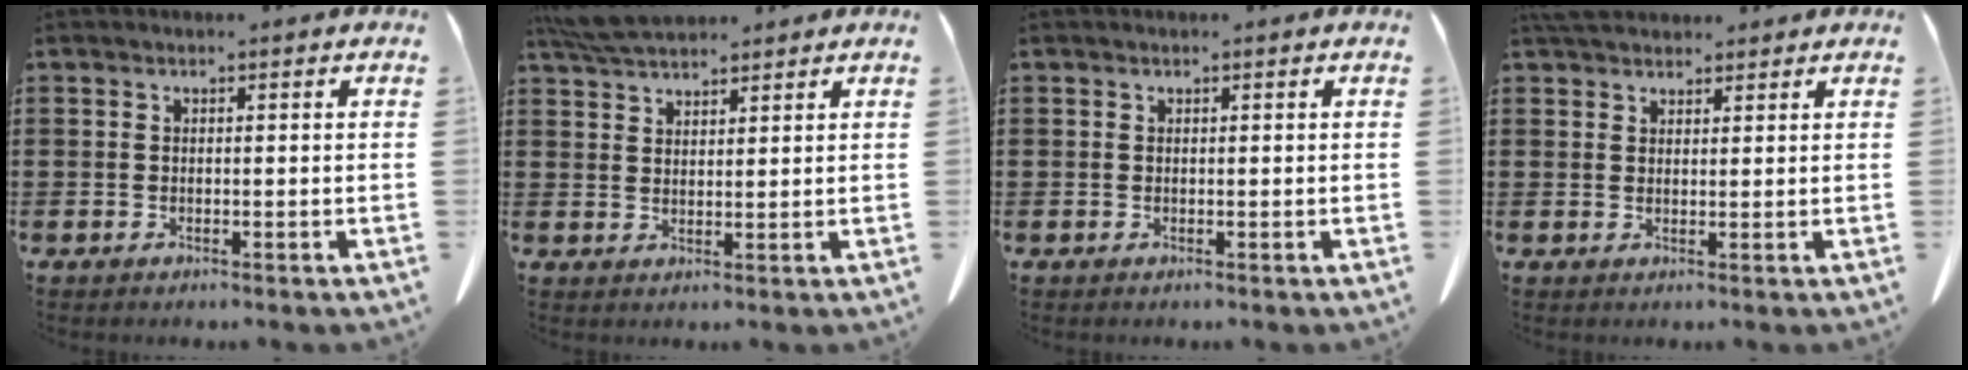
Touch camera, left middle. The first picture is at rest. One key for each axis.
{"total": 5.1, "fx": 4.6, "fy": 1.0, "fz": 1.8, "tx": -0.048, "ty": -0.008, "tz": 0.090}
{"total": 0.0}
{"total": 3.5, "fx": 3.2, "fy": 1.0, "fz": 0.9, "tx": -0.026, "ty": -0.005, "tz": 0.063}